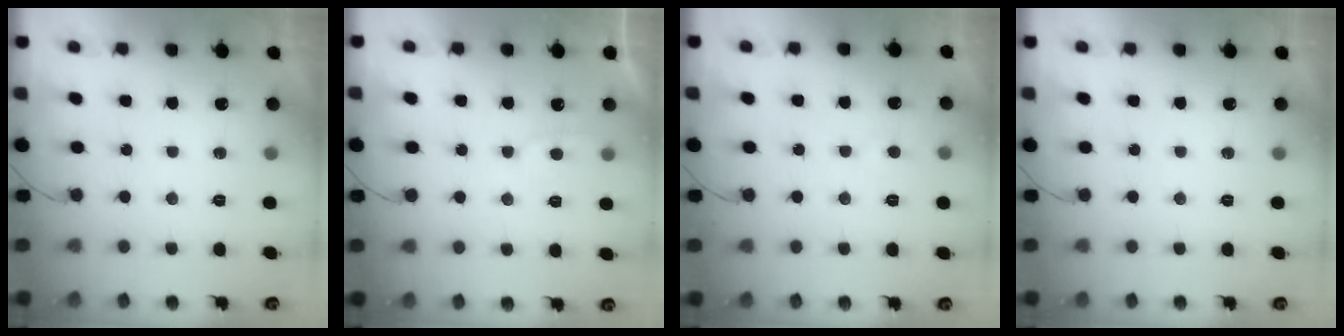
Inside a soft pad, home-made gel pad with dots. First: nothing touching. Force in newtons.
{"total": 5.0, "press": 5.0, "slide": 0.6}
{"total": 2.7, "press": 2.7, "slide": 0.2}
{"total": 0.0}